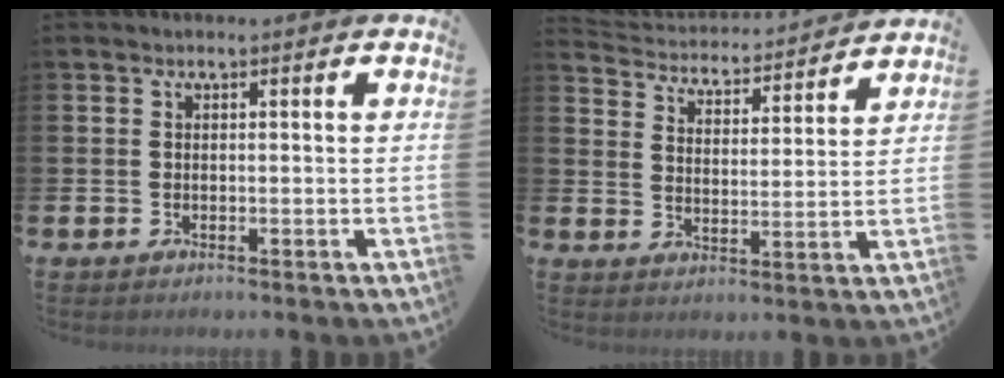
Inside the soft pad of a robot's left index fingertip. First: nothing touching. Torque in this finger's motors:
{"motor_torque": [-0.54, -0.37, -1.05, -0.21]}